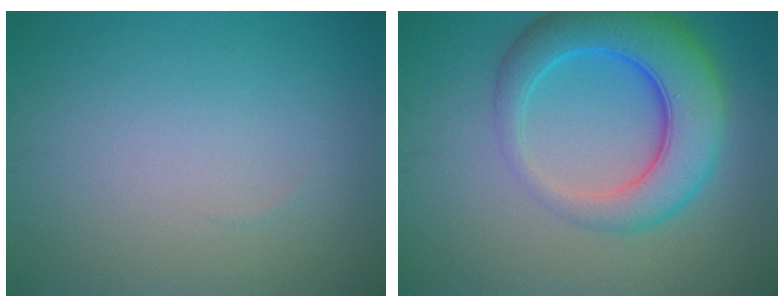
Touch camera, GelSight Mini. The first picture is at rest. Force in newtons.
{"total": 8.0, "press": 8.0, "slide": 0.3}